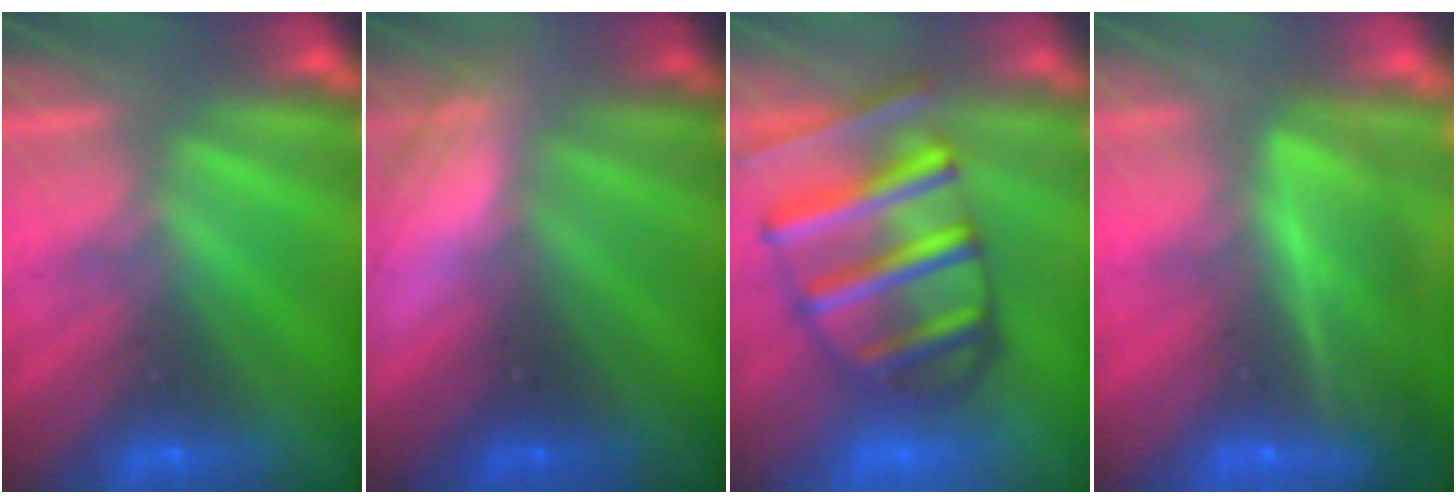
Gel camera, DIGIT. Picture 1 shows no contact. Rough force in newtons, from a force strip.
{"total": 2.9}
{"total": 9.0}
{"total": 11.2}